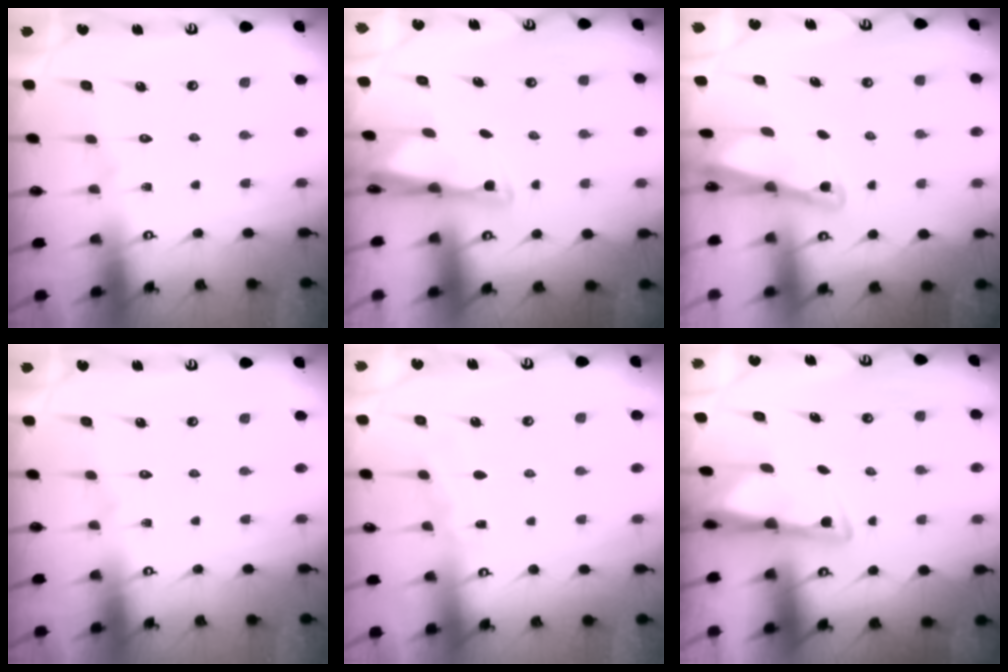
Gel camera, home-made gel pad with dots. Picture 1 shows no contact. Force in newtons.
{"total": 2.7, "press": 2.7, "slide": 0.4}
{"total": 2.2, "press": 2.2, "slide": 0.3}
{"total": 0.0}
{"total": 4.1, "press": 4.0, "slide": 0.6}
{"total": 3.0, "press": 2.9, "slide": 0.5}